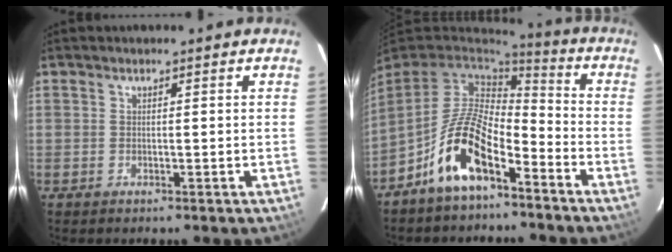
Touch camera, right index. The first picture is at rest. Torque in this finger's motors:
{"motor_torque": [0.68, -0.52, 1.05, 0.21]}